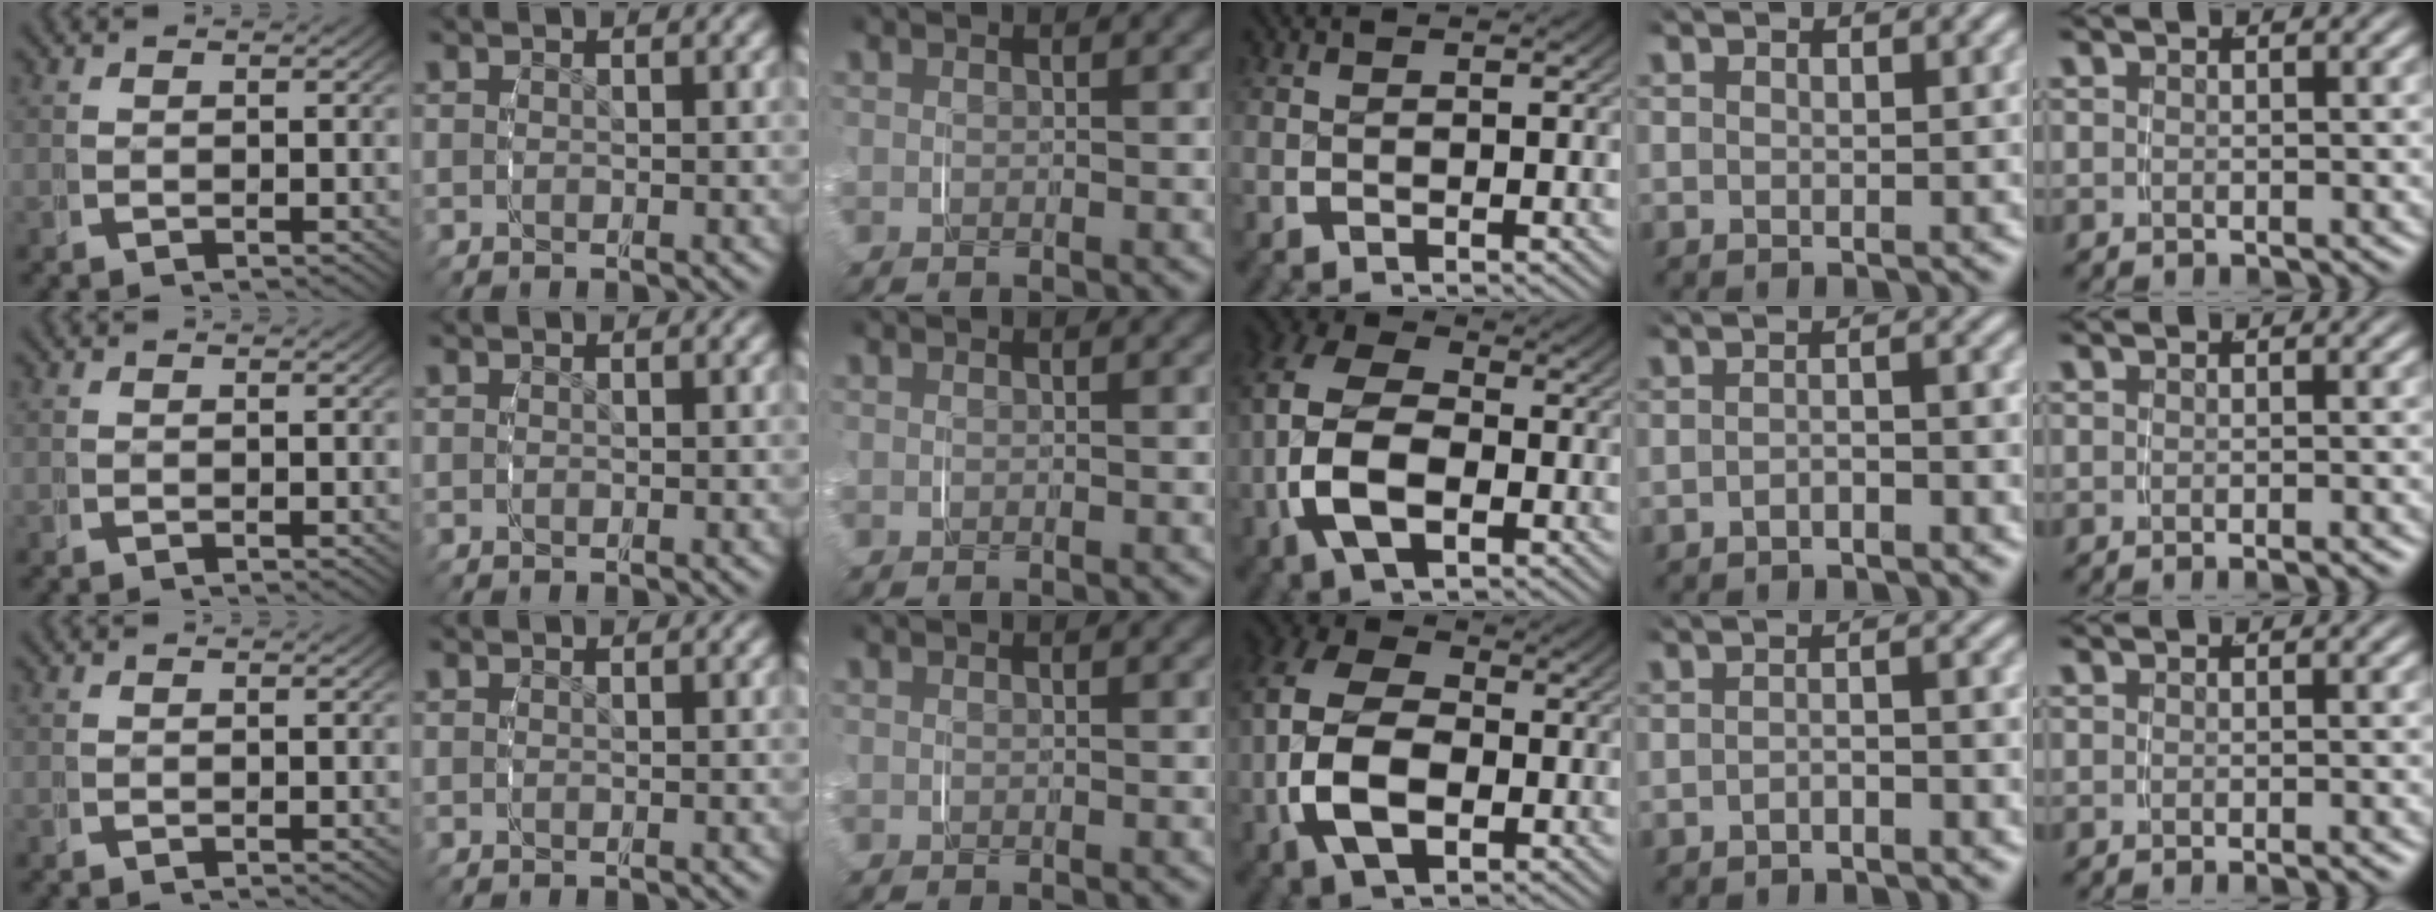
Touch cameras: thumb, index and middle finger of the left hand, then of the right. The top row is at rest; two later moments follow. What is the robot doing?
{"motion": "grasp_and_lifting", "object": "napkin"}